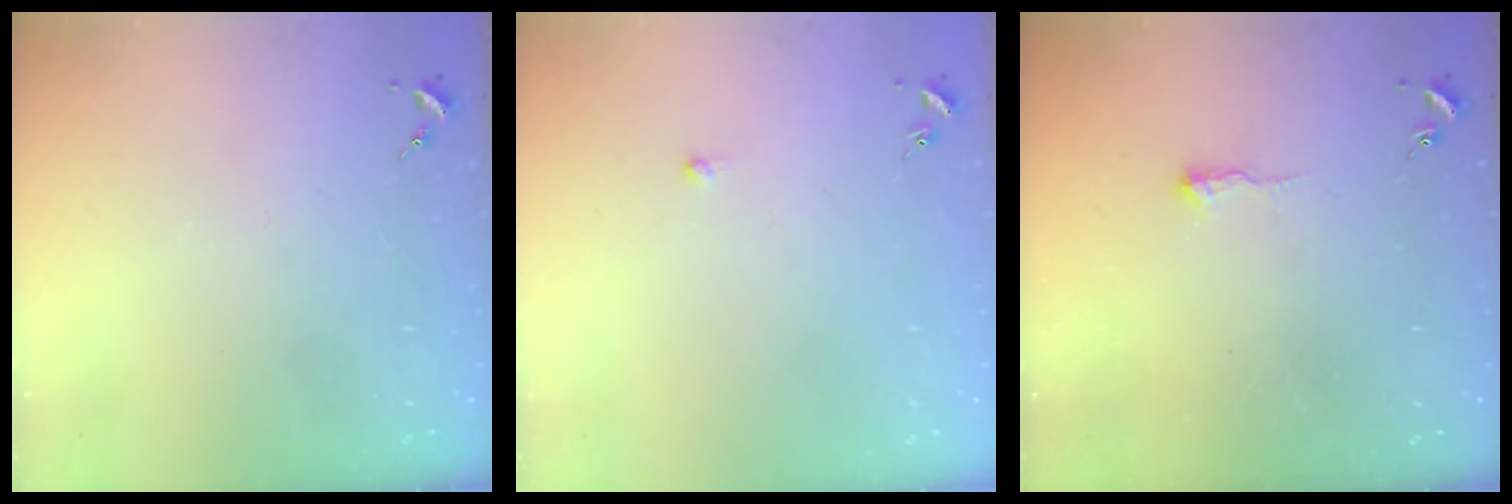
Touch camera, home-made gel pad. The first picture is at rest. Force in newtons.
{"total": 2.9, "press": 2.8, "slide": 0.6}
{"total": 2.9, "press": 2.9, "slide": 0.6}